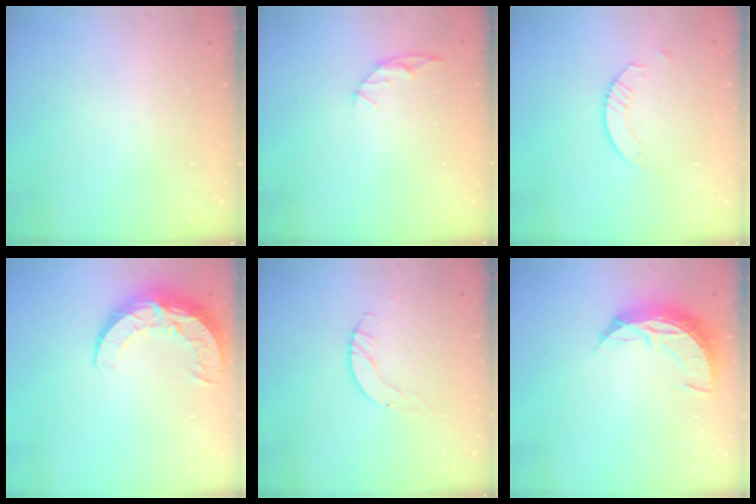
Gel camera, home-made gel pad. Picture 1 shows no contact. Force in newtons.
{"total": 5.0, "press": 5.0, "slide": 0.4}
{"total": 4.1, "press": 4.1, "slide": 0.4}
{"total": 11.0, "press": 10.9, "slide": 0.8}
{"total": 4.0, "press": 4.0, "slide": 0.4}
{"total": 8.6, "press": 8.6, "slide": 0.8}